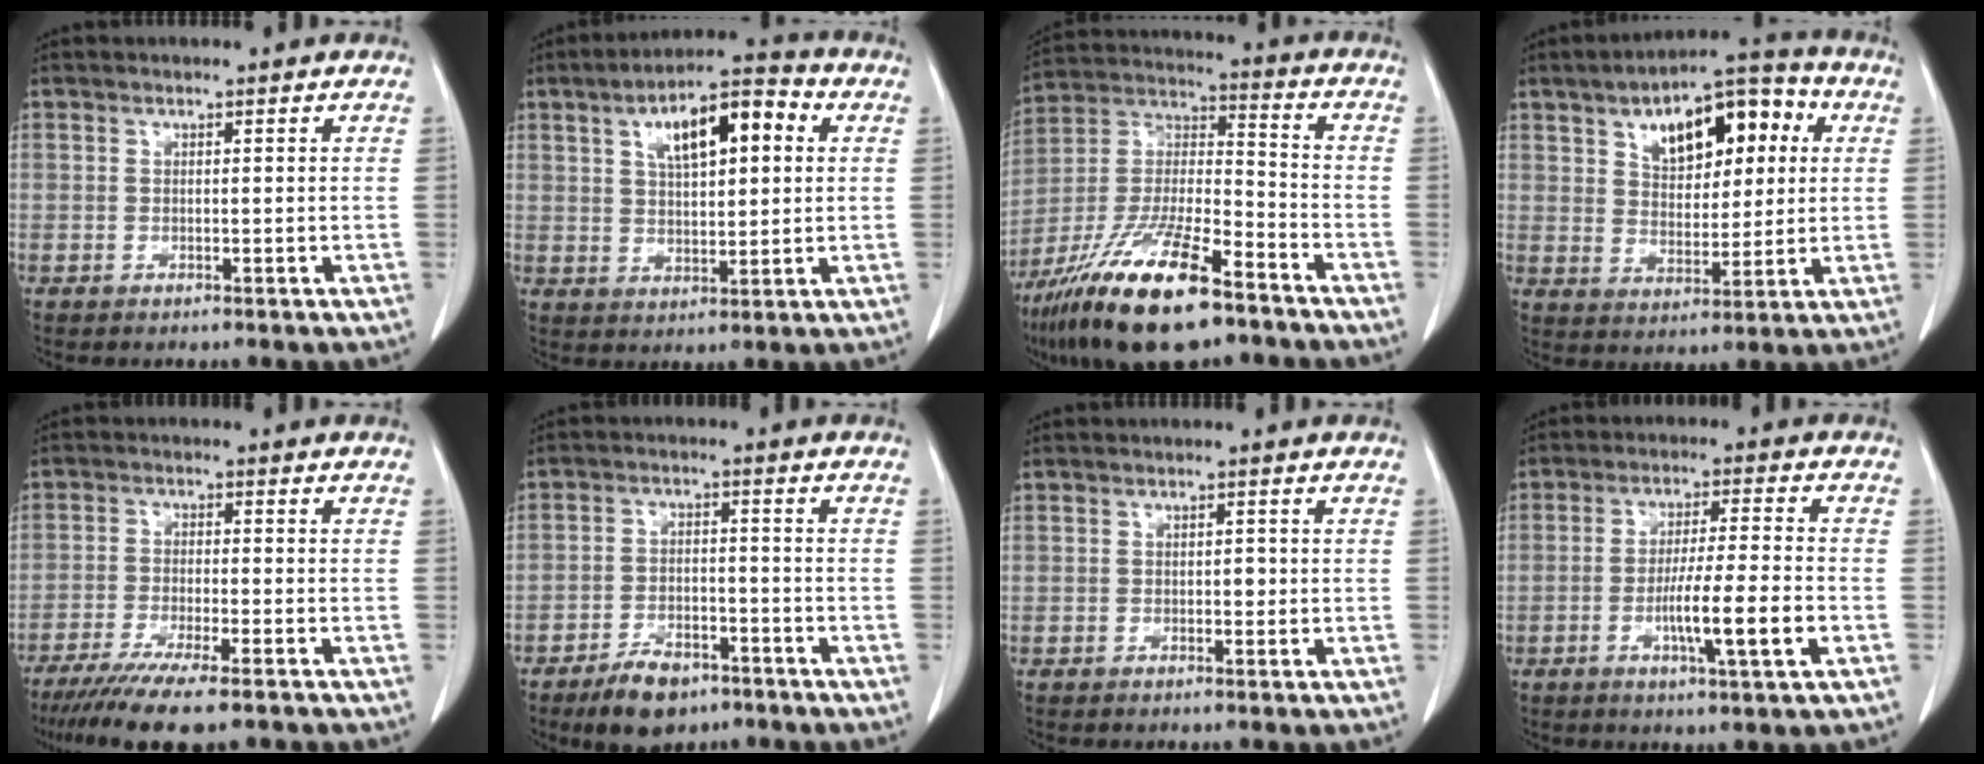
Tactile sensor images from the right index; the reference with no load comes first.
{"total": 11.8, "force": [3.9, 4.1, 10.3], "torque": [-0.166, 0.030, 0.060]}
{"total": 20.2, "force": [-13.3, 4.4, 14.5], "torque": [-0.301, -0.024, -0.240]}
{"total": 14.1, "force": [5.0, 7.0, 11.1], "torque": [-0.153, 0.038, 0.080]}
{"total": 11.6, "force": [-8.9, 1.0, 7.3], "torque": [-0.113, -0.026, -0.141]}
{"total": 6.5, "force": [-4.5, 3.3, 3.2], "torque": [-0.057, 0.001, -0.070]}
{"total": 1.0, "force": [-0.1, 0.6, 0.8], "torque": [-0.007, 0.004, 0.000]}
{"total": 9.1, "force": [-2.8, -0.1, 8.6], "torque": [-0.146, -0.007, -0.049]}